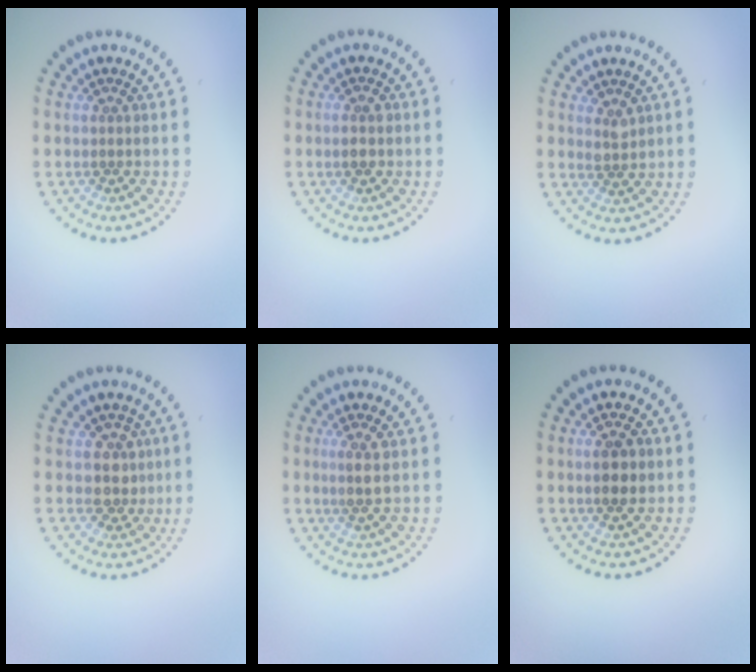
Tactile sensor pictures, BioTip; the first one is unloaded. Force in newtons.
{"total": 1.5, "press": 1.4, "slide": 0.5}
{"total": 1.3, "press": 1.2, "slide": 0.6}
{"total": 2.1, "press": 1.8, "slide": 1.1}
{"total": 1.7, "press": 1.5, "slide": 0.8}
{"total": 2.5, "press": 2.5, "slide": 0.6}